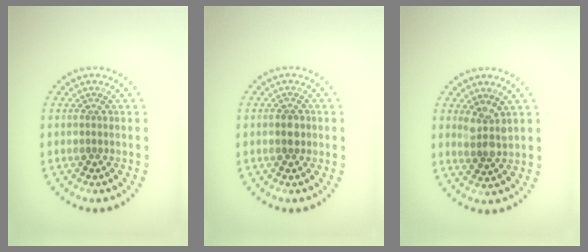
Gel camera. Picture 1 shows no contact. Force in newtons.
{"total": 1.4, "press": 1.4, "slide": 0.1}
{"total": 2.4, "press": 2.2, "slide": 1.1}